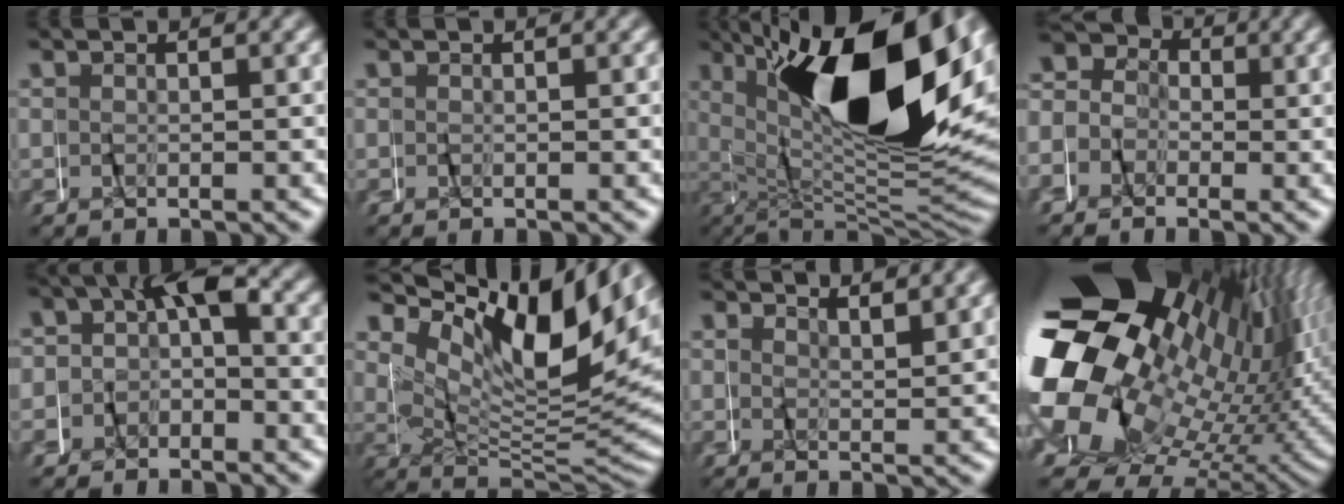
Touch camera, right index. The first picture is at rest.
{"total": 0.0}
{"total": 21.0, "force": [4.5, 8.6, 18.7], "torque": [-0.292, 0.045, 0.052]}
{"total": 7.7, "force": [1.8, 7.0, 2.7], "torque": [-0.033, 0.034, -0.015]}
{"total": 2.8, "force": [-1.0, 2.1, 1.5], "torque": [-0.026, 0.011, -0.031]}
{"total": 13.5, "force": [4.1, 6.1, 11.4], "torque": [-0.150, 0.039, 0.047]}
{"total": 1.4, "force": [0.9, -1.1, -0.2], "torque": [0.002, -0.001, 0.014]}
{"total": 31.3, "force": [2.3, 21.4, 22.8], "torque": [-0.318, -0.008, 0.012]}